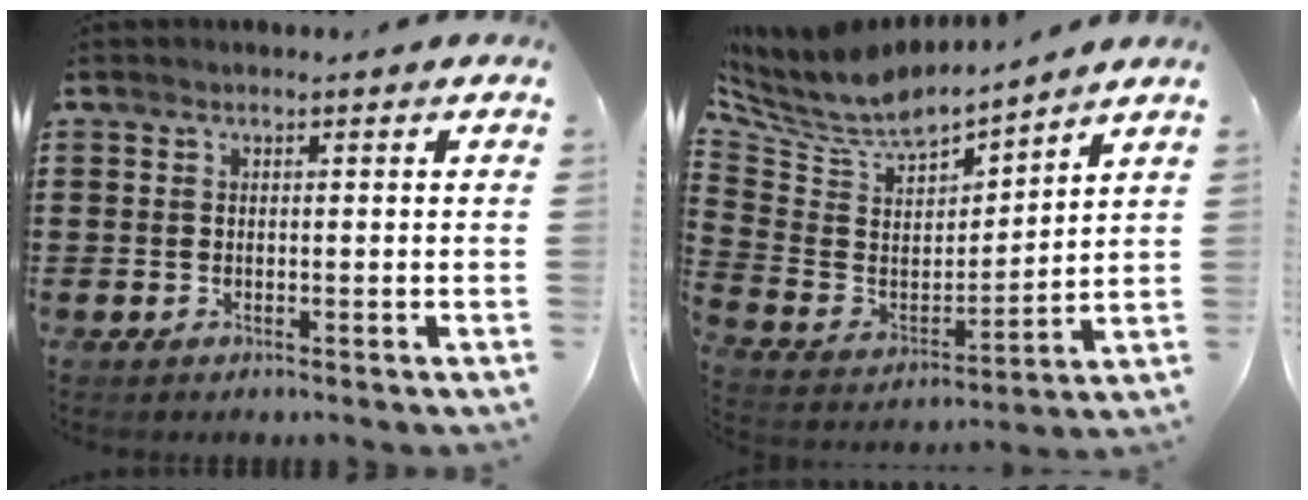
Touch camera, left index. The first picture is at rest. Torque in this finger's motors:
{"motor_torque": [0.25, 0.26, 0.46, 0.15]}